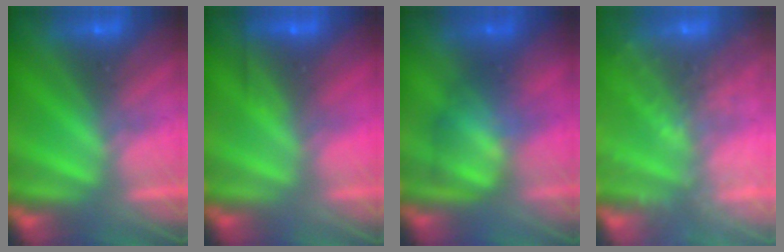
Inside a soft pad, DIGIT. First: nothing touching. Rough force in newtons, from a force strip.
{"total": 2.4}
{"total": 3.7}
{"total": 7.9}